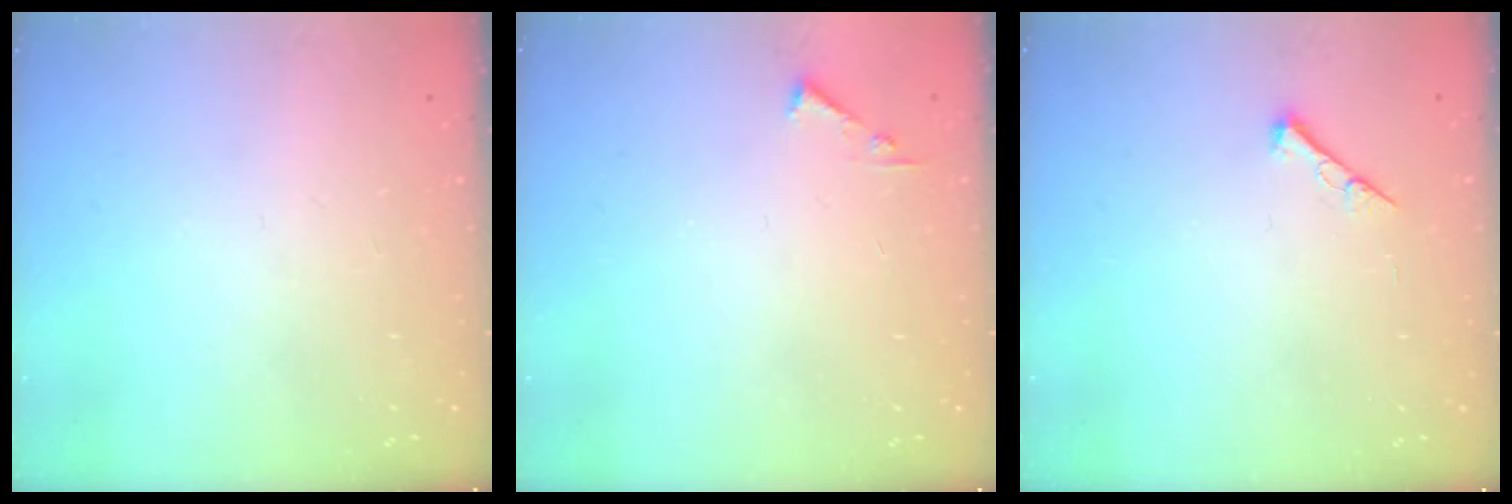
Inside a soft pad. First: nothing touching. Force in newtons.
{"total": 3.6, "press": 3.6, "slide": 0.4}
{"total": 4.3, "press": 4.3, "slide": 0.5}